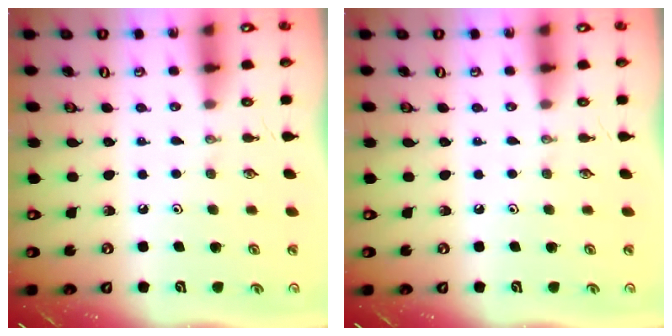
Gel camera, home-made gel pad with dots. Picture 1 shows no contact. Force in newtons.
{"total": 0.0}